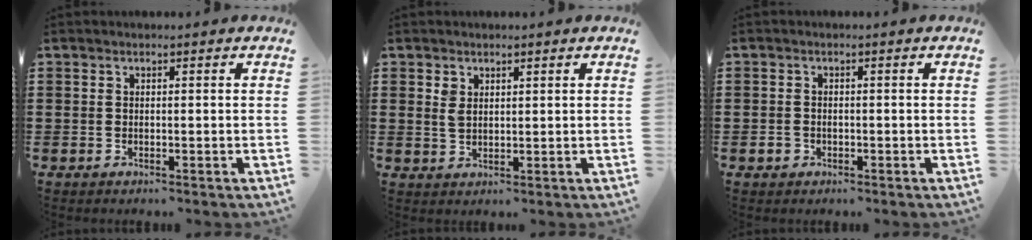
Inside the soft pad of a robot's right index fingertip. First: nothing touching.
{"total": 2.2, "force": [1.3, 1.2, 1.3], "torque": [-0.029, 0.004, 0.024]}
{"total": 1.3, "force": [-0.6, 1.0, 0.4], "torque": [-0.011, 0.002, -0.014]}